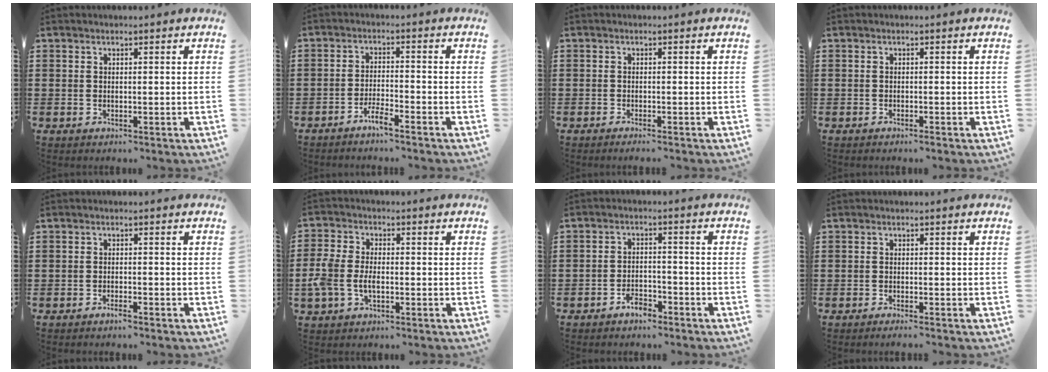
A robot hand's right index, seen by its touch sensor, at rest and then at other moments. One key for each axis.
{"total": 2.8, "fx": -2.5, "fy": -0.1, "fz": 1.4, "tx": -0.034, "ty": 0.002, "tz": -0.050}
{"total": 0.7, "fx": -0.7, "fy": -0.1, "fz": 0.2, "tx": -0.005, "ty": -0.002, "tz": -0.013}
{"total": 0.5, "fx": -0.5, "fy": 0.0, "fz": 0.2, "tx": -0.007, "ty": -0.003, "tz": -0.009}
{"total": 1.2, "fx": -1.0, "fy": 0.1, "fz": 0.7, "tx": -0.015, "ty": -0.006, "tz": -0.018}
{"total": 5.0, "fx": -1.4, "fy": 3.0, "fz": 3.7, "tx": -0.101, "ty": -0.005, "tz": -0.035}
{"total": 3.1, "fx": -2.7, "fy": 1.2, "fz": 1.2, "tx": -0.022, "ty": 0.008, "tz": -0.052}
{"total": 0.8, "fx": -0.7, "fy": -0.1, "fz": 0.2, "tx": -0.006, "ty": -0.002, "tz": -0.015}